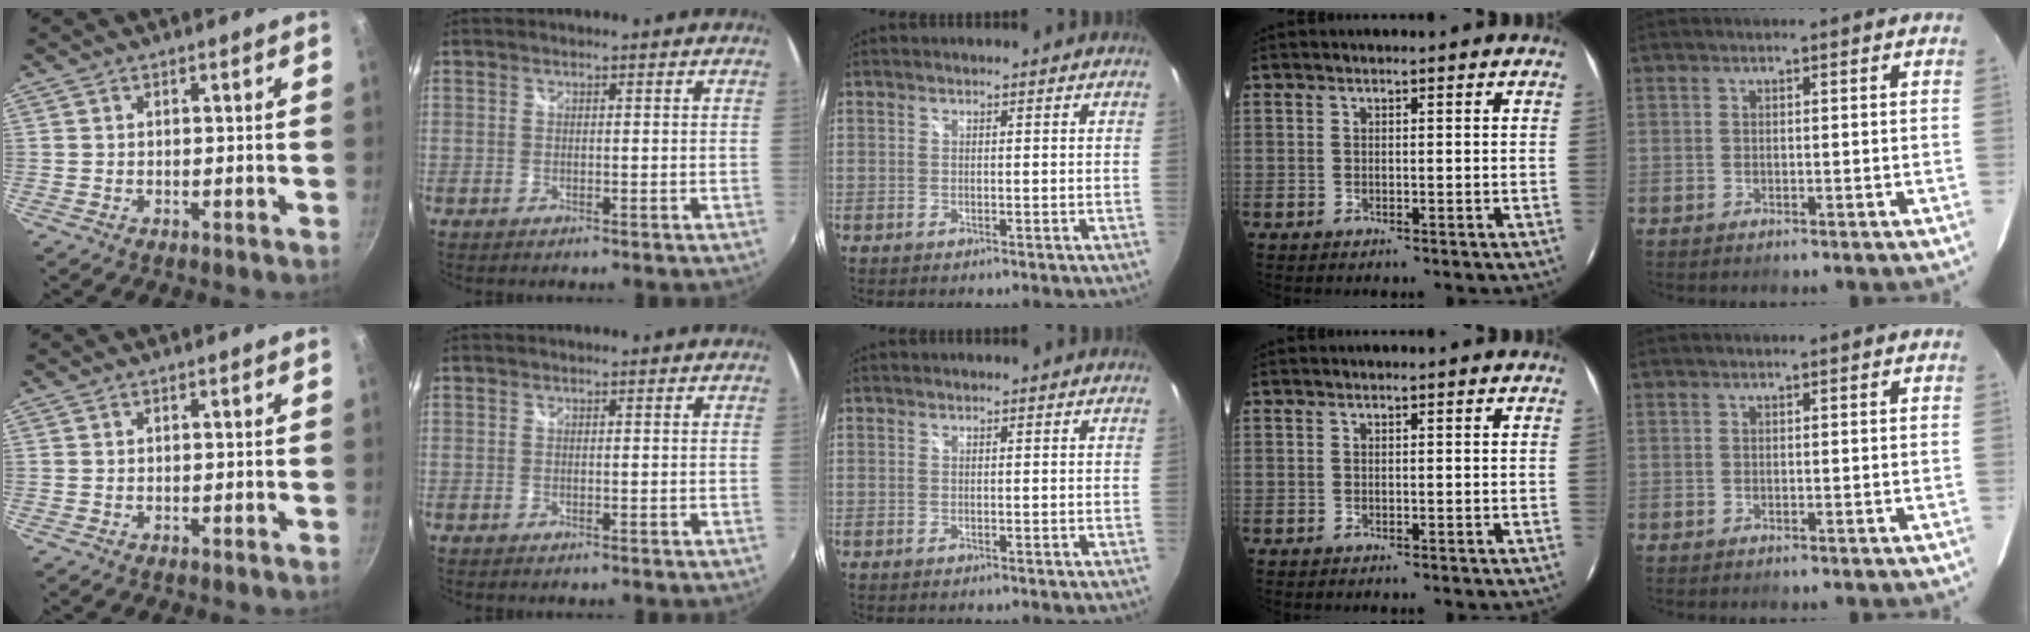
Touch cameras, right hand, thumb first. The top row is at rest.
{}